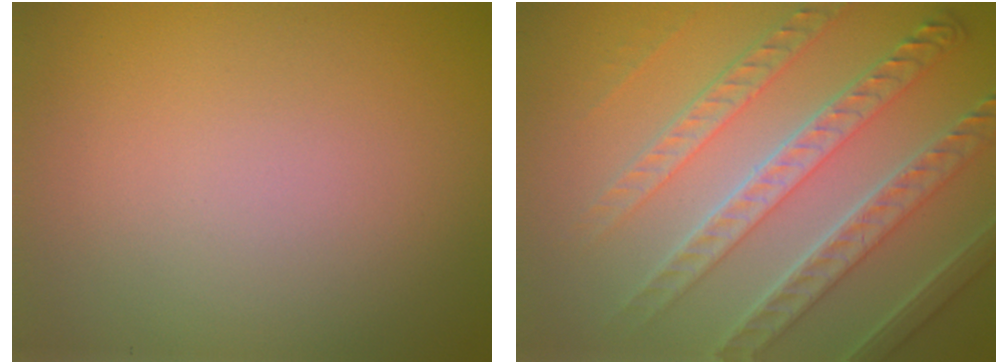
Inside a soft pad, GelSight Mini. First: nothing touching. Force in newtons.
{"total": 6.6, "press": 5.9, "slide": 3.0}